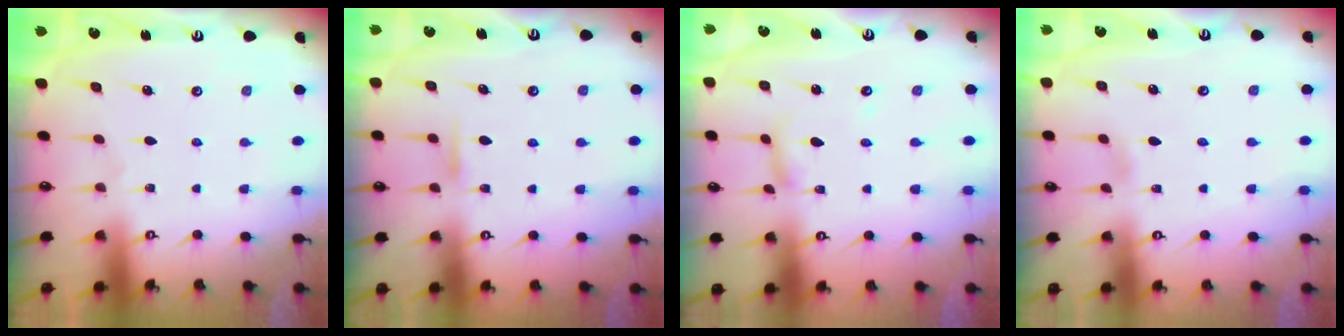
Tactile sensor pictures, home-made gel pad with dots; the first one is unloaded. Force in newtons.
{"total": 6.1, "press": 6.1, "slide": 0.8}
{"total": 5.2, "press": 5.2, "slide": 0.3}
{"total": 2.1, "press": 2.1, "slide": 0.2}